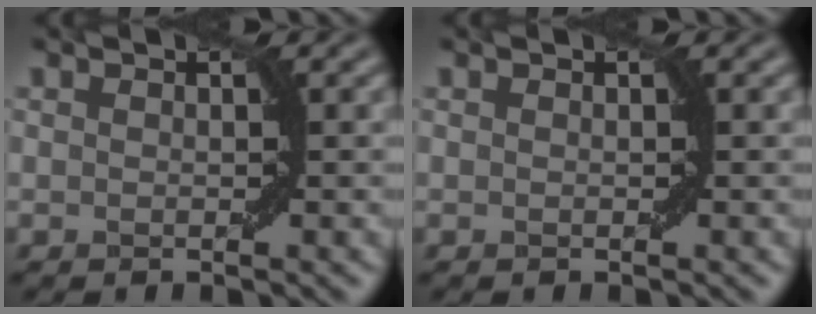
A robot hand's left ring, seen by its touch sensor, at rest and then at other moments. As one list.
[{"total": 0.0}]